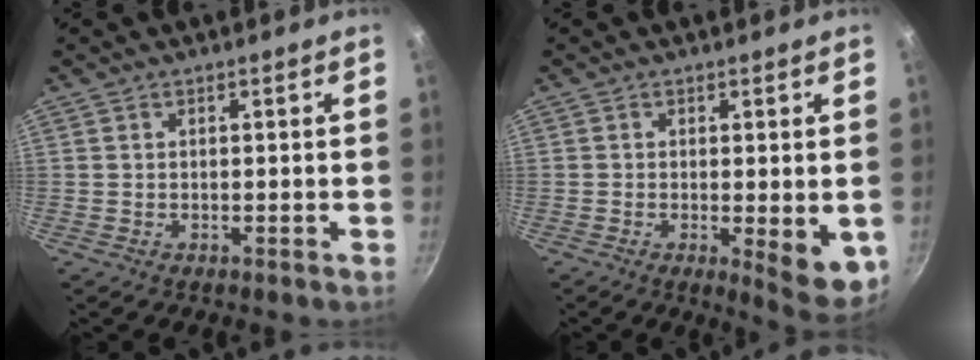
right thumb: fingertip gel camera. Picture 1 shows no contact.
{"total": 7.6, "force": [-1.2, 2.5, 7.1], "torque": [-0.082, -0.011, -0.009]}